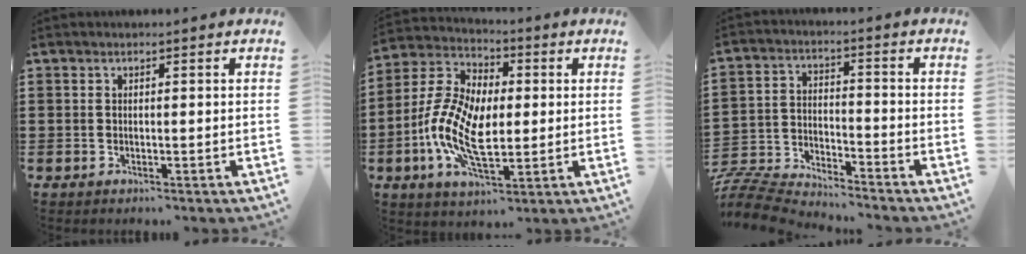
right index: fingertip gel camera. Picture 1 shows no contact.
{"total": 11.8, "force": [-2.0, 6.5, 9.7], "torque": [-0.235, -0.005, -0.043]}
{"total": 7.4, "force": [-7.3, 0.9, 0.6], "torque": [-0.037, 0.004, -0.154]}